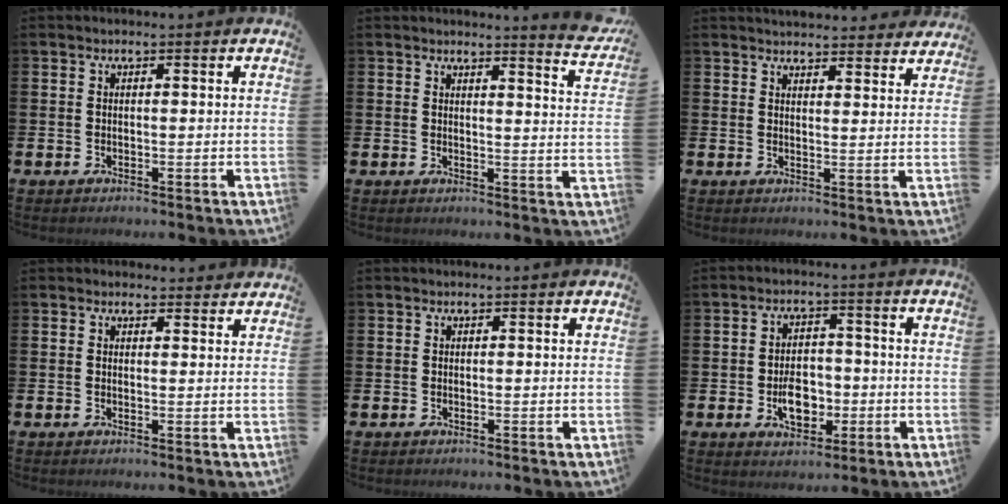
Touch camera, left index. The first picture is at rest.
{"total": 3.4, "force": [3.4, -0.3, 0.6], "torque": [-0.002, -0.031, 0.054]}
{"total": 3.9, "force": [3.8, 0.6, 0.0], "torque": [0.001, -0.023, 0.069]}
{"total": 1.5, "force": [1.4, 0.5, 0.0], "torque": [0.005, -0.003, 0.025]}
{"total": 0.0}
{"total": 5.4, "force": [-1.4, 3.6, 3.8], "torque": [-0.061, 0.007, -0.026]}